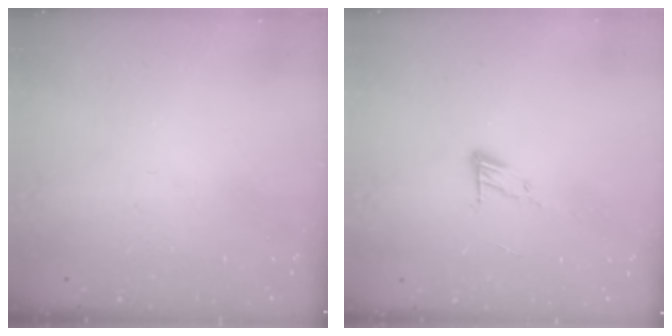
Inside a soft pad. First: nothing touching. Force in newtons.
{"total": 5.9, "press": 5.9, "slide": 0.6}